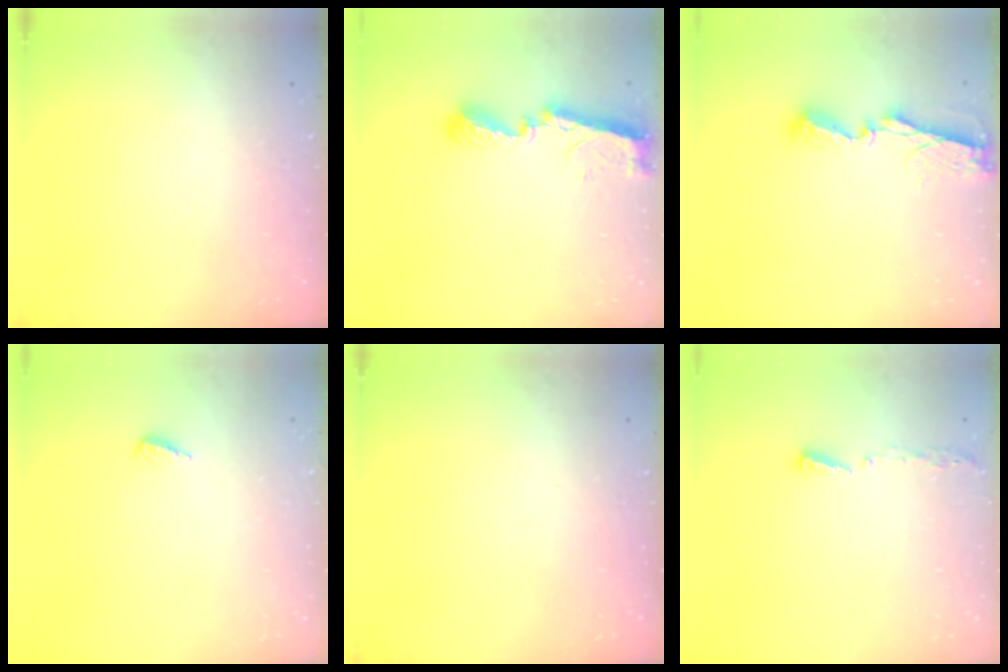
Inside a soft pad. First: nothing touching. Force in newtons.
{"total": 9.0, "press": 9.0, "slide": 0.5}
{"total": 6.8, "press": 6.8, "slide": 0.1}
{"total": 2.2, "press": 2.2, "slide": 0.4}
{"total": 0.0}
{"total": 4.0, "press": 4.0, "slide": 0.4}